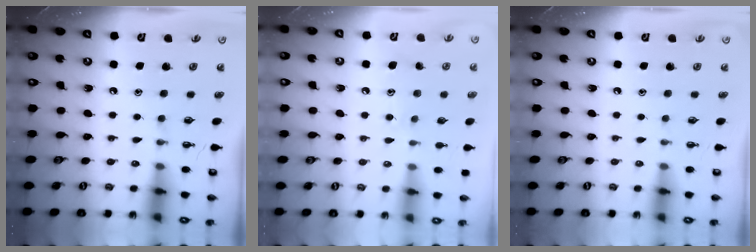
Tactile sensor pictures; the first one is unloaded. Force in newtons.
{"total": 8.2, "press": 8.1, "slide": 0.7}
{"total": 0.0}